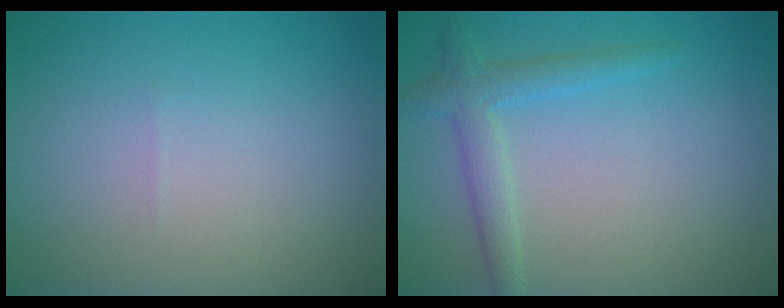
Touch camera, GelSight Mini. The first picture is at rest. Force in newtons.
{"total": 2.6, "press": 2.6, "slide": 0.1}